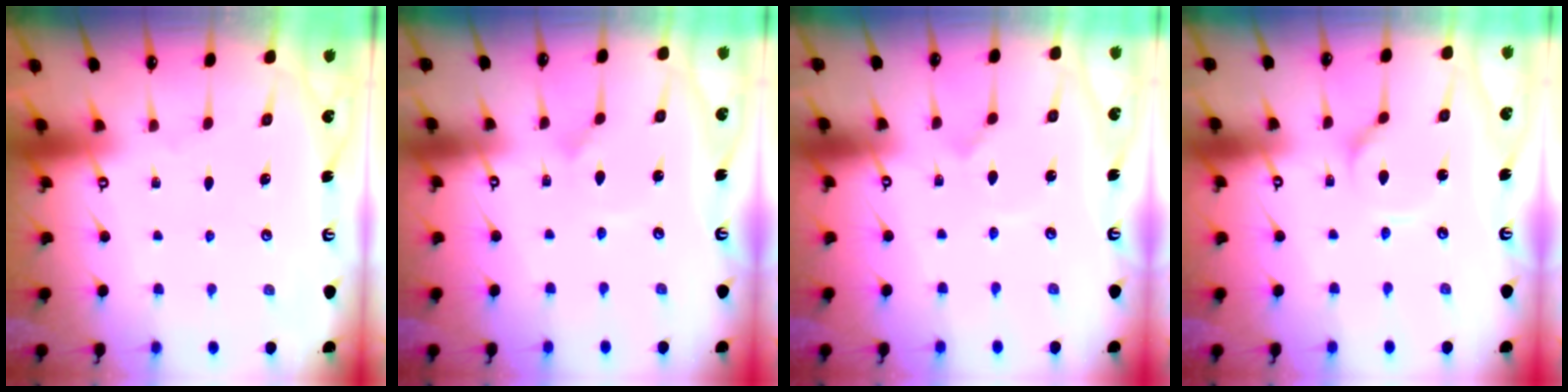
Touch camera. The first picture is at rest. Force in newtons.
{"total": 3.3, "press": 3.3, "slide": 0.2}
{"total": 3.4, "press": 3.4, "slide": 0.3}
{"total": 3.5, "press": 3.5, "slide": 0.1}